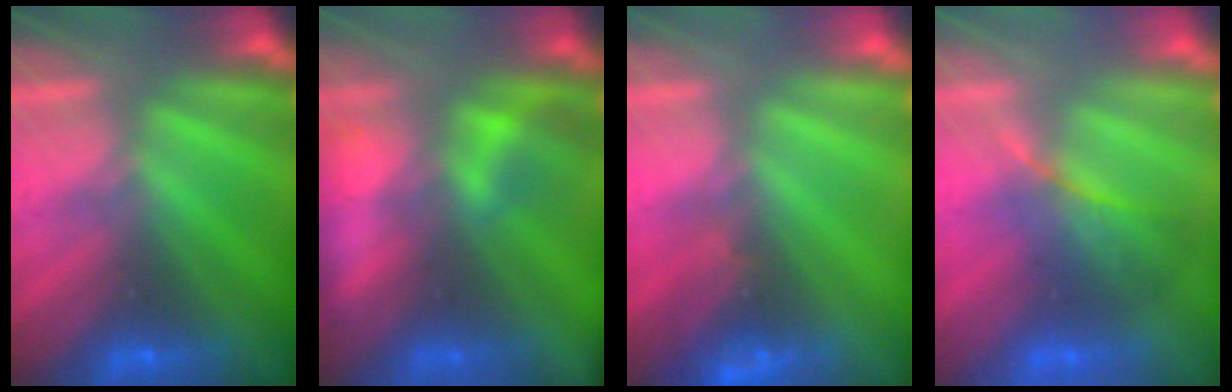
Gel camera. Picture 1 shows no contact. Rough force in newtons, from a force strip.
{"total": 6.6}
{"total": 2.6}
{"total": 2.3}